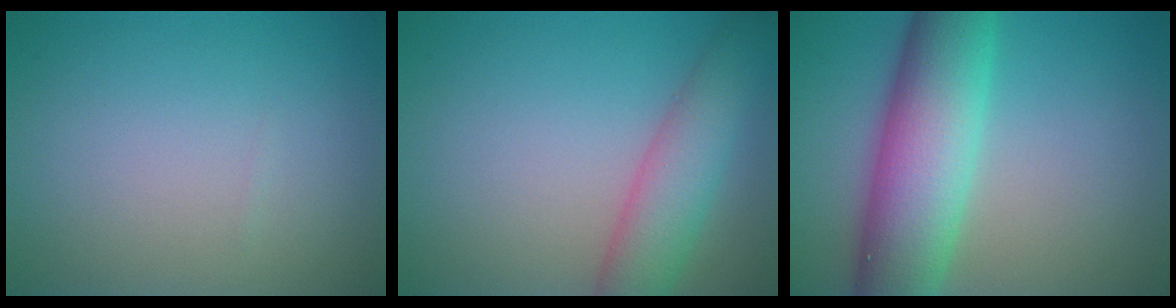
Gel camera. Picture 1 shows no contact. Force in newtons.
{"total": 5.1, "press": 5.1, "slide": 0.3}
{"total": 9.9, "press": 9.9, "slide": 0.3}